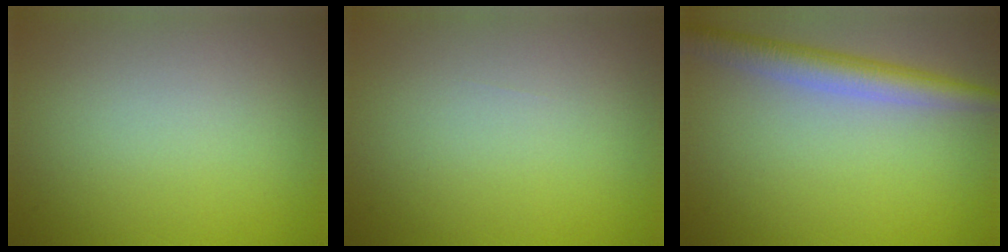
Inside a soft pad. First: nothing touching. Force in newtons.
{"total": 0.0}
{"total": 4.1, "press": 4.1, "slide": 0.1}